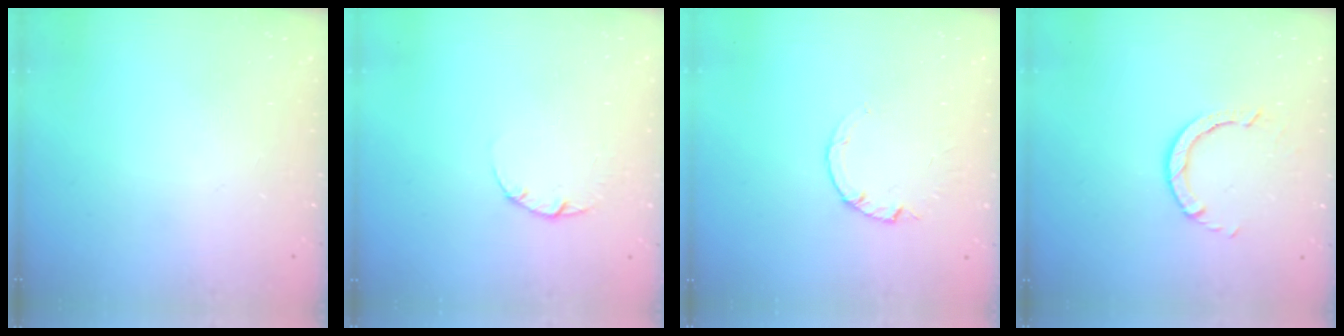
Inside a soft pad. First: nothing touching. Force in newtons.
{"total": 2.2, "press": 2.2, "slide": 0.3}
{"total": 1.0, "press": 0.9, "slide": 0.3}
{"total": 2.6, "press": 2.6, "slide": 0.3}